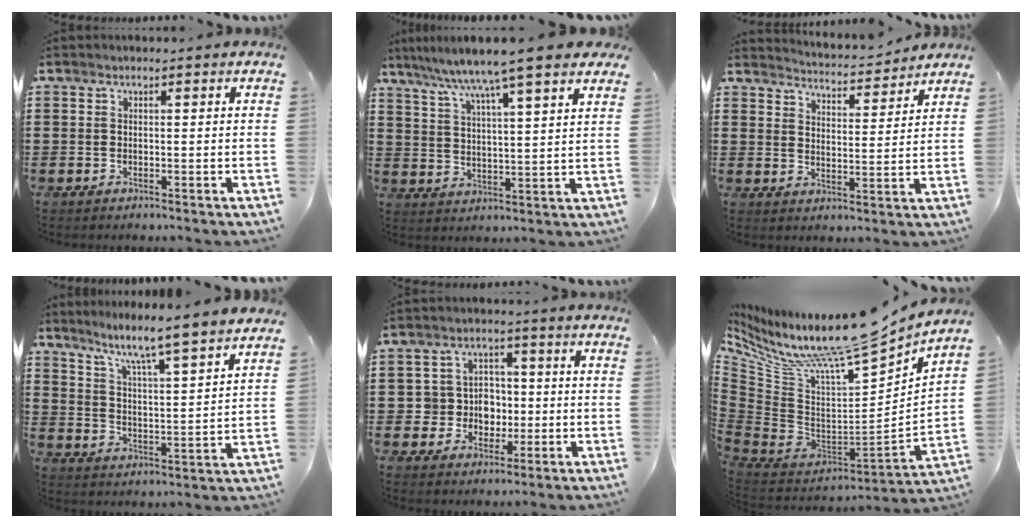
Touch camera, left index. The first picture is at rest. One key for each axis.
{"total": 7.0, "fx": 5.7, "fy": -1.0, "fz": 3.9, "tx": -0.098, "ty": -0.034, "tz": 0.090}
{"total": 3.7, "fx": 3.7, "fy": -0.3, "fz": 0.2, "tx": -0.023, "ty": -0.031, "tz": 0.060}
{"total": 5.8, "fx": 5.1, "fy": -1.3, "fz": 2.6, "tx": -0.073, "ty": -0.052, "tz": 0.074}
{"total": 5.3, "fx": -0.6, "fy": 5.1, "fz": 1.6, "tx": -0.042, "ty": 0.010, "tz": -0.012}
{"total": 11.2, "fx": 9.4, "fy": 1.0, "fz": 6.1, "tx": -0.144, "ty": -0.085, "tz": 0.148}